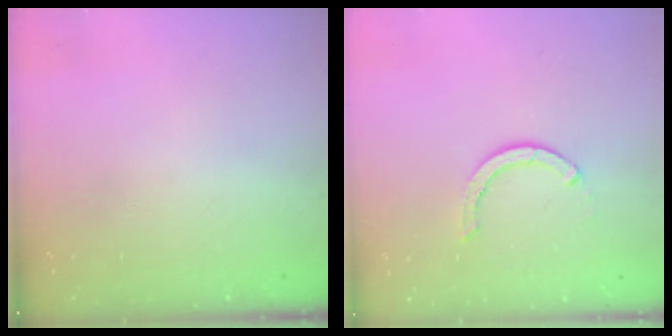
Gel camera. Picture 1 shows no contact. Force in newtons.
{"total": 2.9, "press": 2.9, "slide": 0.1}